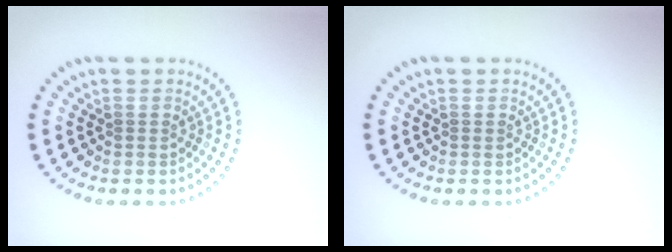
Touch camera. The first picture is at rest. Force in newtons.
{"total": 0.0}